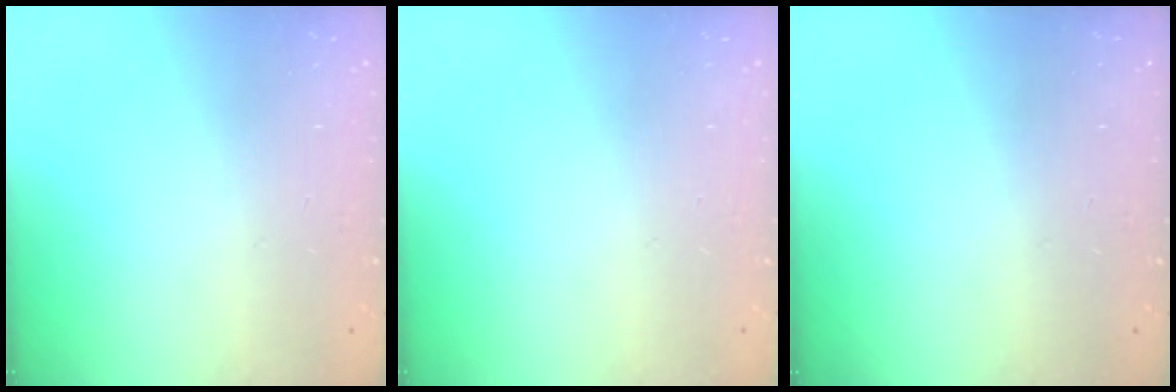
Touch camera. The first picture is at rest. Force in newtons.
{"total": 0.0}
{"total": 0.0}